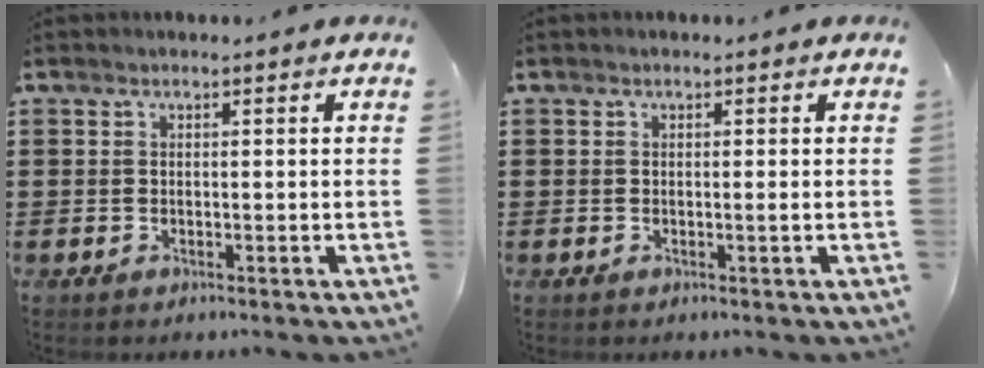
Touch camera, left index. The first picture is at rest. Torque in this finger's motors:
{"motor_torque": [0.08, 0.00, 0.00, 0.03]}